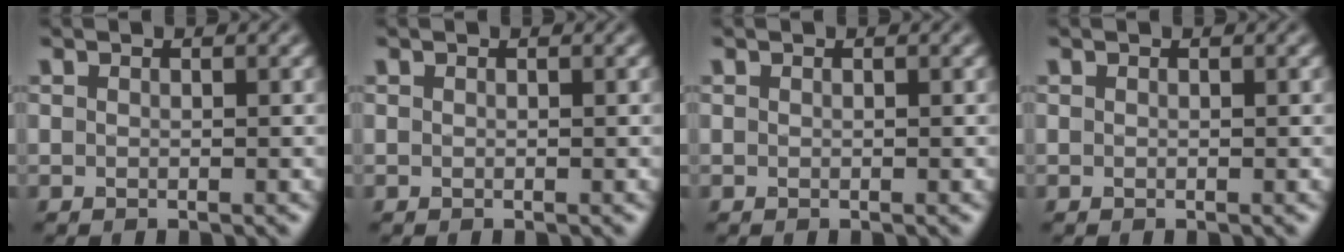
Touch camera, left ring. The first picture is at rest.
{"total": 0.0}
{"total": 0.0}
{"total": 0.0}